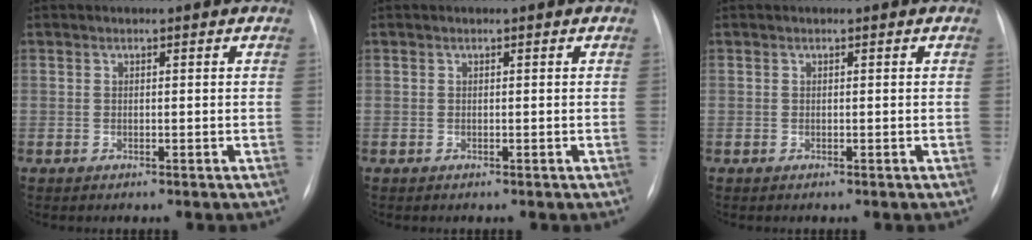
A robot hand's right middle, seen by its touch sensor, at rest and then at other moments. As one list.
[{"total": 0.0}, {"total": 0.0}]